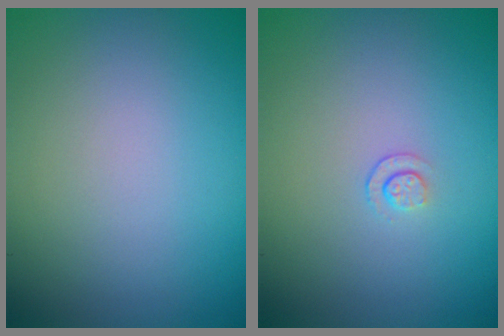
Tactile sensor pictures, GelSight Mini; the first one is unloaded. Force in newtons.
{"total": 0.8, "press": 0.5, "slide": 0.7}